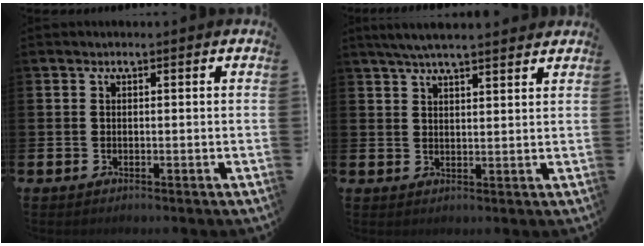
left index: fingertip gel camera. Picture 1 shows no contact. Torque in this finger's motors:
{"motor_torque": [1.05, -1.10, 0.66, 0.20]}